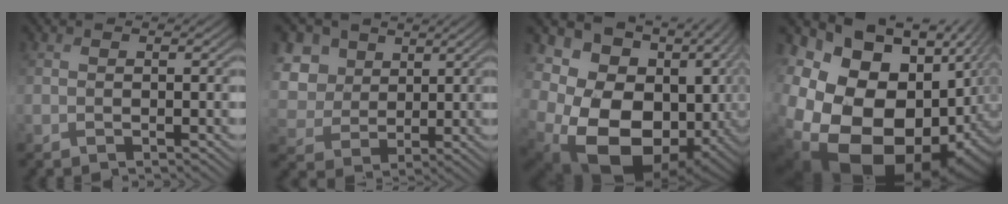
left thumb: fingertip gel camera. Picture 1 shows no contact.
{"total": 8.0, "force": [3.0, 6.7, 3.4], "torque": [-0.135, 0.009, 0.052]}
{"total": 20.9, "force": [-2.1, 15.2, 14.2], "torque": [-0.274, -0.039, -0.008]}
{"total": 22.2, "force": [-5.1, 16.3, 14.2], "torque": [-0.287, -0.072, -0.056]}